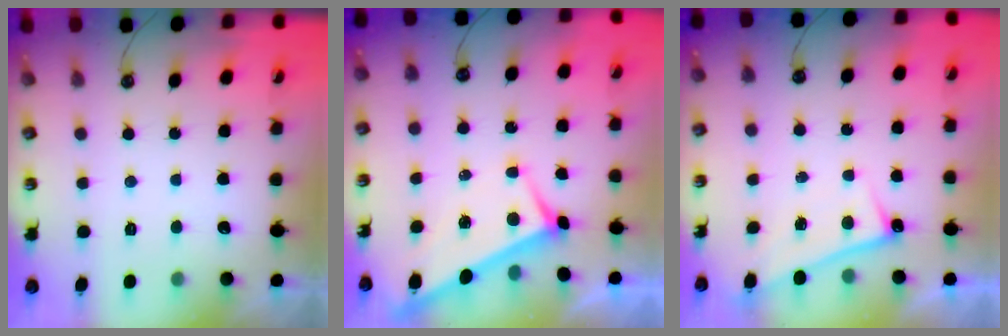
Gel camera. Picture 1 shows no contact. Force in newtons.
{"total": 4.0, "press": 3.9, "slide": 0.6}
{"total": 0.7, "press": 0.5, "slide": 0.4}